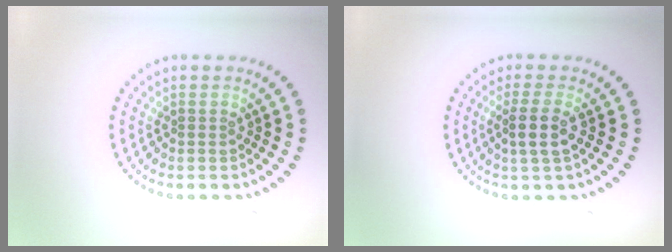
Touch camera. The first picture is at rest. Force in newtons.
{"total": 2.5, "press": 2.2, "slide": 1.2}